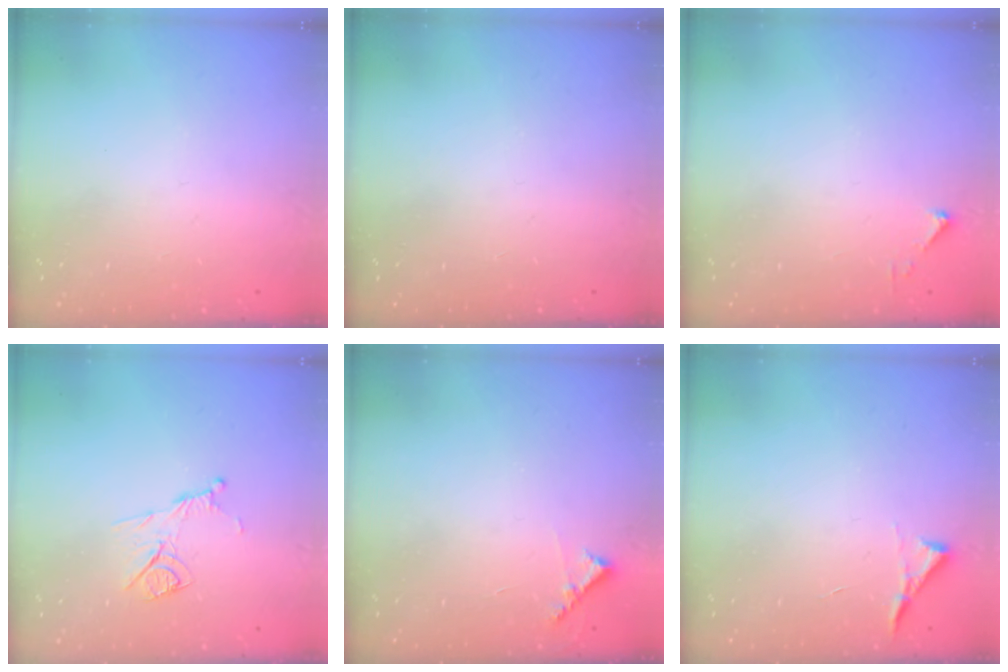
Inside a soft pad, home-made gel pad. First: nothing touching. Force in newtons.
{"total": 0.0}
{"total": 2.7, "press": 2.7, "slide": 0.3}
{"total": 9.2, "press": 9.2, "slide": 0.2}
{"total": 5.8, "press": 5.8, "slide": 0.5}
{"total": 3.6, "press": 3.6, "slide": 0.5}